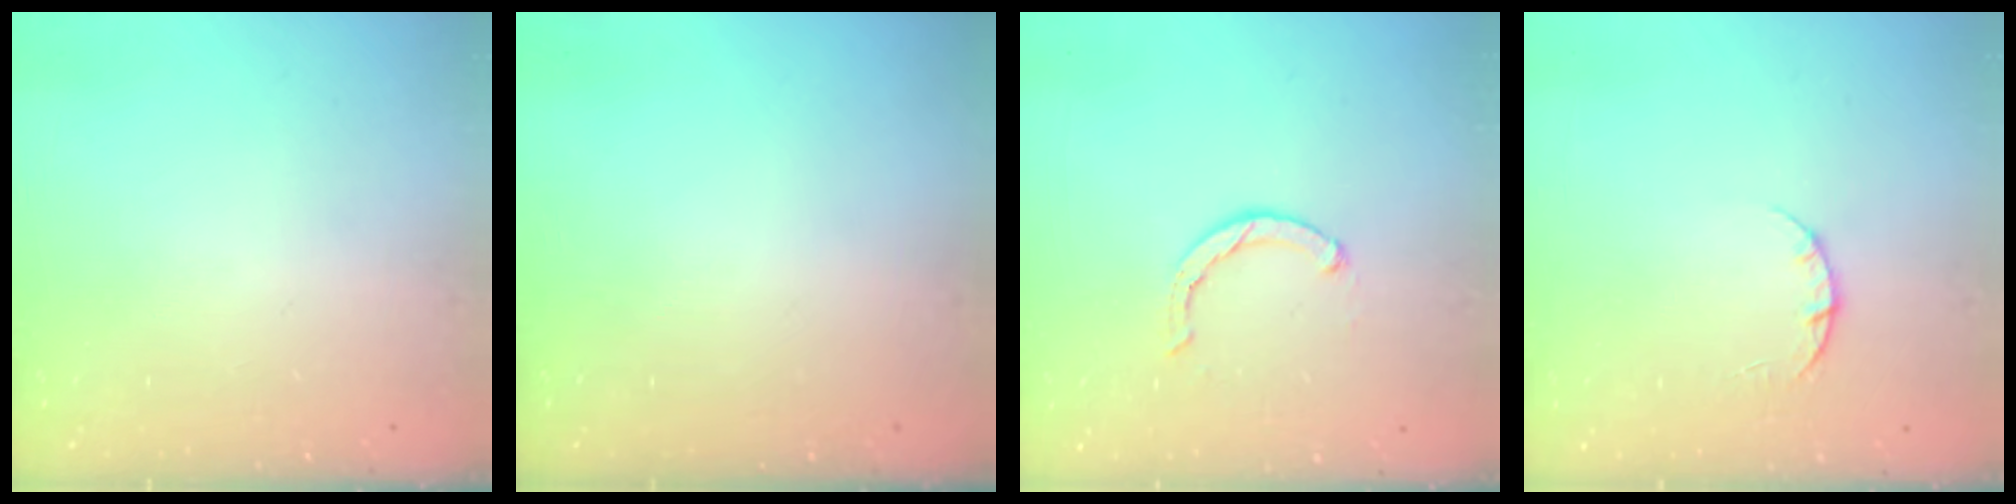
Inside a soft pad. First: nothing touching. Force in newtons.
{"total": 0.0}
{"total": 2.5, "press": 2.5, "slide": 0.4}
{"total": 2.3, "press": 2.3, "slide": 0.3}